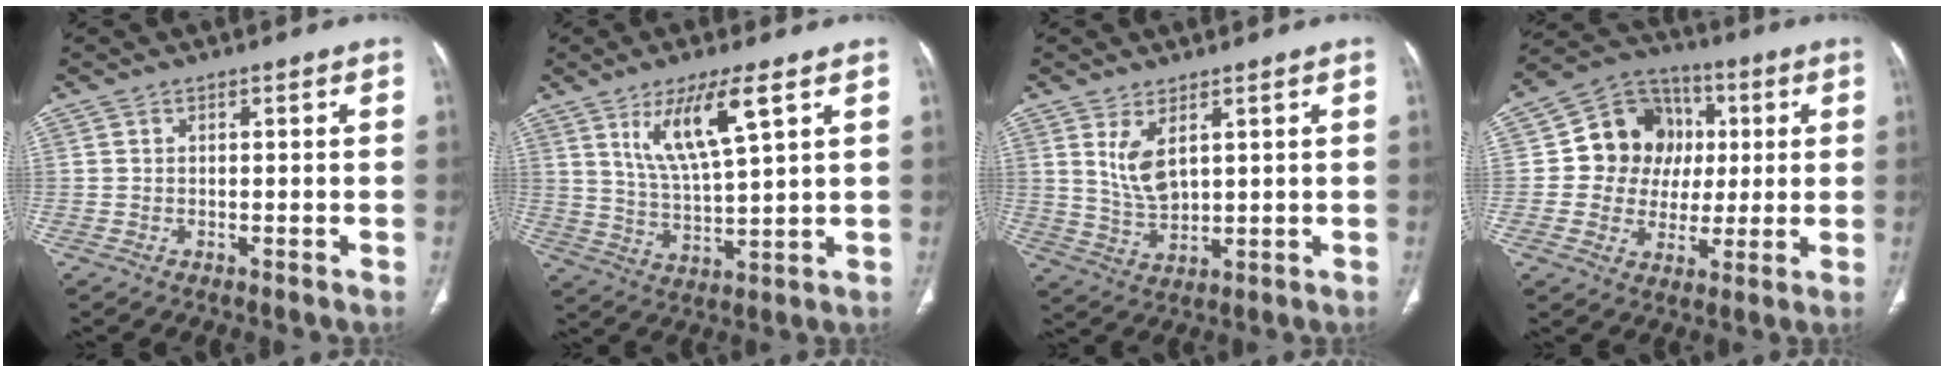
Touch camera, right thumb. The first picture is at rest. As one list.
[{"total": 11.1, "force": [5.4, 2.0, 9.5], "torque": [-0.181, -0.031, 0.112]}, {"total": 6.3, "force": [2.7, 2.9, 4.9], "torque": [-0.092, -0.021, 0.067]}, {"total": 14.2, "force": [1.7, 12.8, 6.0], "torque": [-0.045, 0.015, 0.027]}]